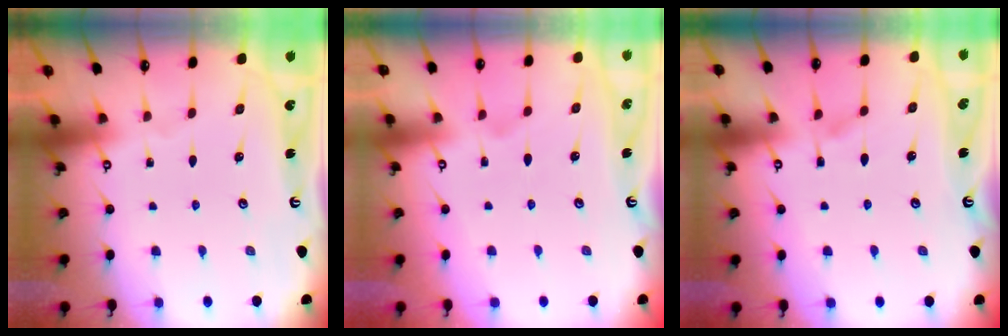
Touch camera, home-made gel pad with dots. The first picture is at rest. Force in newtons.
{"total": 1.1, "press": 0.0, "slide": 1.1}
{"total": 5.0, "press": 5.0, "slide": 0.6}